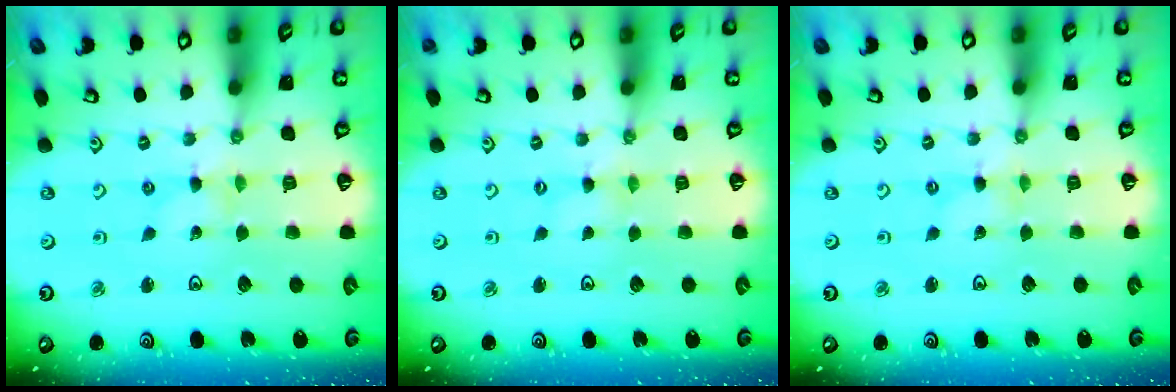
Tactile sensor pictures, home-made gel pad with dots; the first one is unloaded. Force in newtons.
{"total": 0.0}
{"total": 0.0}